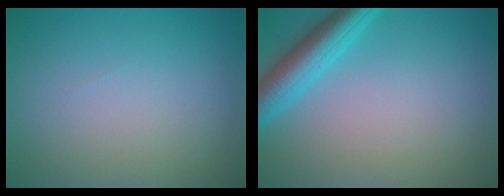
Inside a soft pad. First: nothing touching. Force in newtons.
{"total": 4.6, "press": 4.6, "slide": 0.2}